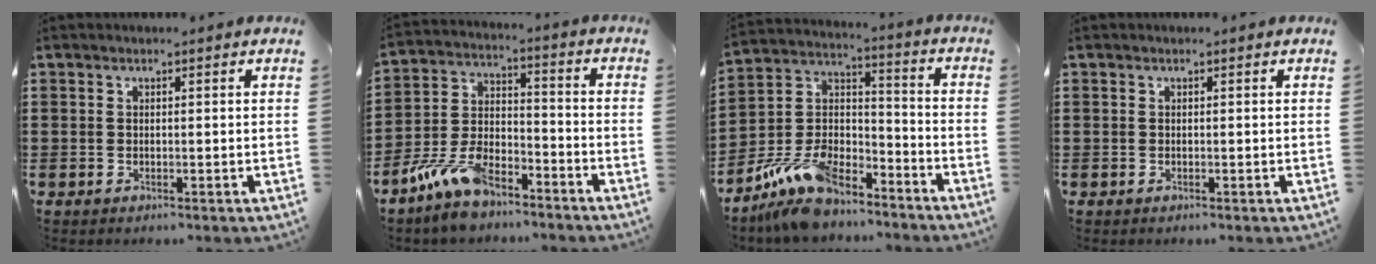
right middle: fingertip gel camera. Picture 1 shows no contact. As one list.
[{"total": 9.4, "force": [-7.2, 3.7, 4.7], "torque": [-0.112, 0.011, -0.139]}, {"total": 11.3, "force": [-9.3, 4.4, 4.8], "torque": [-0.125, 0.018, -0.187]}, {"total": 0.0}]